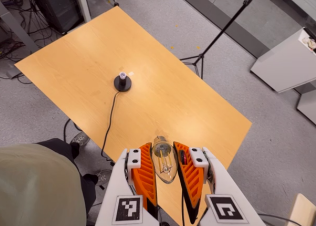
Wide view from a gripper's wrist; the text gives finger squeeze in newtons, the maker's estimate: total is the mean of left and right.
{"total": 22.5, "left": 25.5, "right": 19.4}